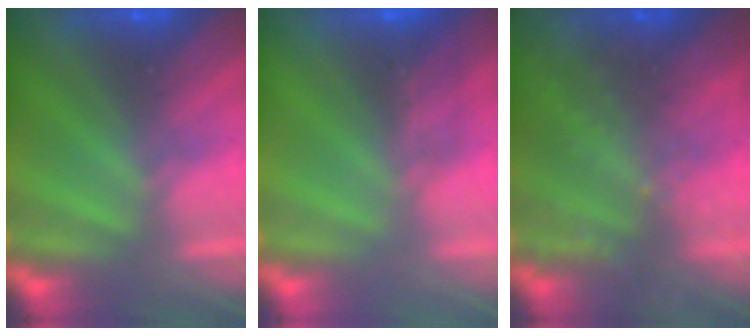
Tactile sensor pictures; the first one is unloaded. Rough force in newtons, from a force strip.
{"total": 1.2}
{"total": 8.8}